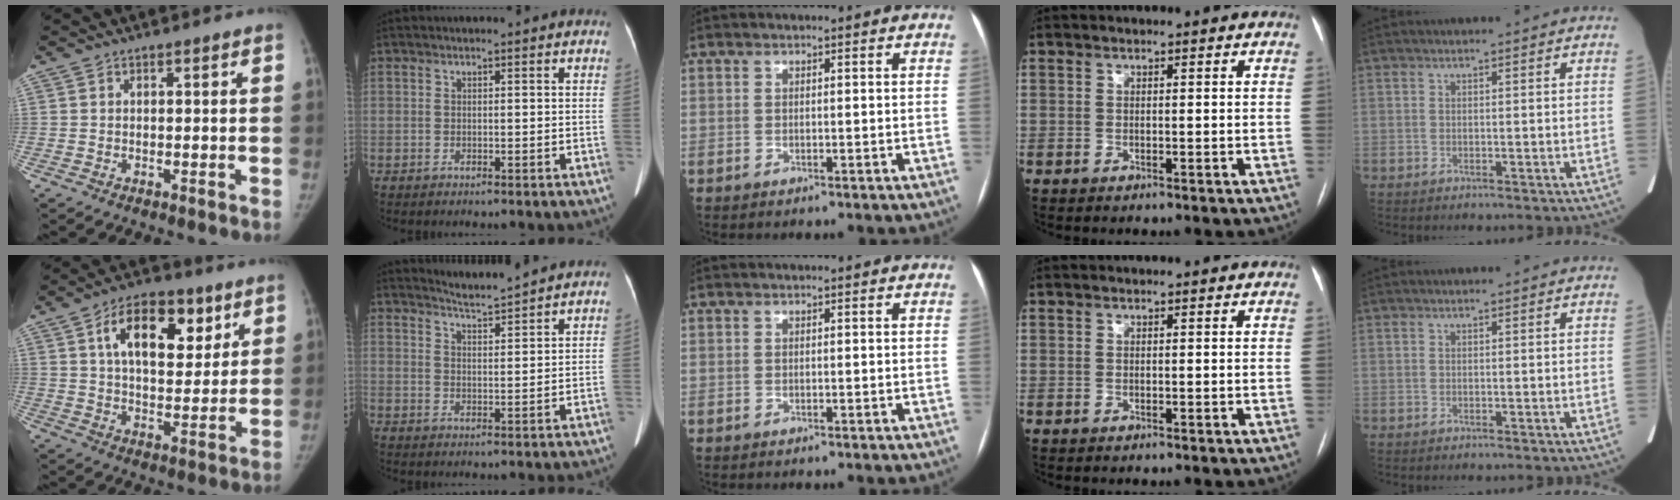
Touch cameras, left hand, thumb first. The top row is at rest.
{"thumb": {"total": 15.6, "force": [6.7, 8.6, 11.1], "torque": [-0.132, -0.016, 0.111]}, "index": {"total": 4.3, "force": [4.2, -1.0, 0.4], "torque": [-0.016, -0.006, 0.074]}}